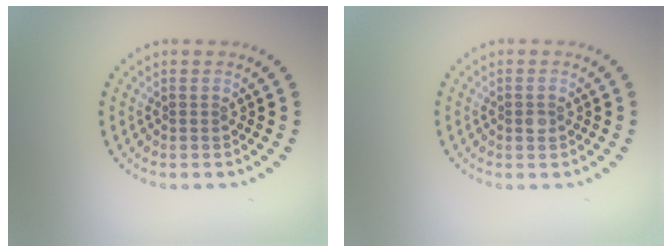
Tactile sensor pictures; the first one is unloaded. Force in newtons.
{"total": 0.9, "press": 0.9, "slide": 0.0}